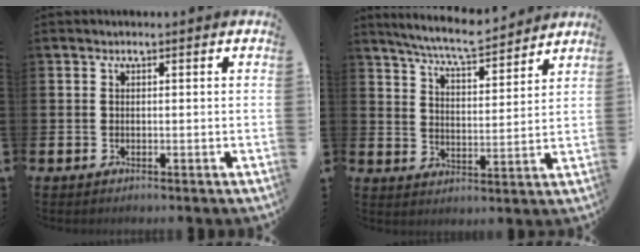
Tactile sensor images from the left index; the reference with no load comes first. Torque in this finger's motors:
{"motor_torque": [1.08, -1.06, 0.25, 0.16]}